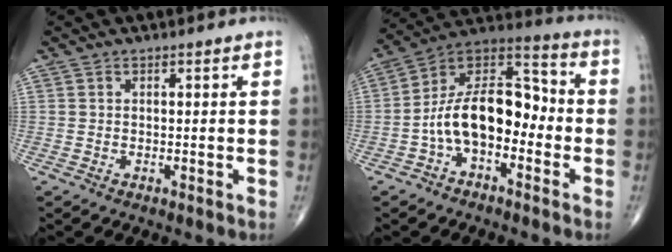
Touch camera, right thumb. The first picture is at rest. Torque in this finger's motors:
{"motor_torque": [2.28, 2.11, 1.50, -0.57, 0.14]}